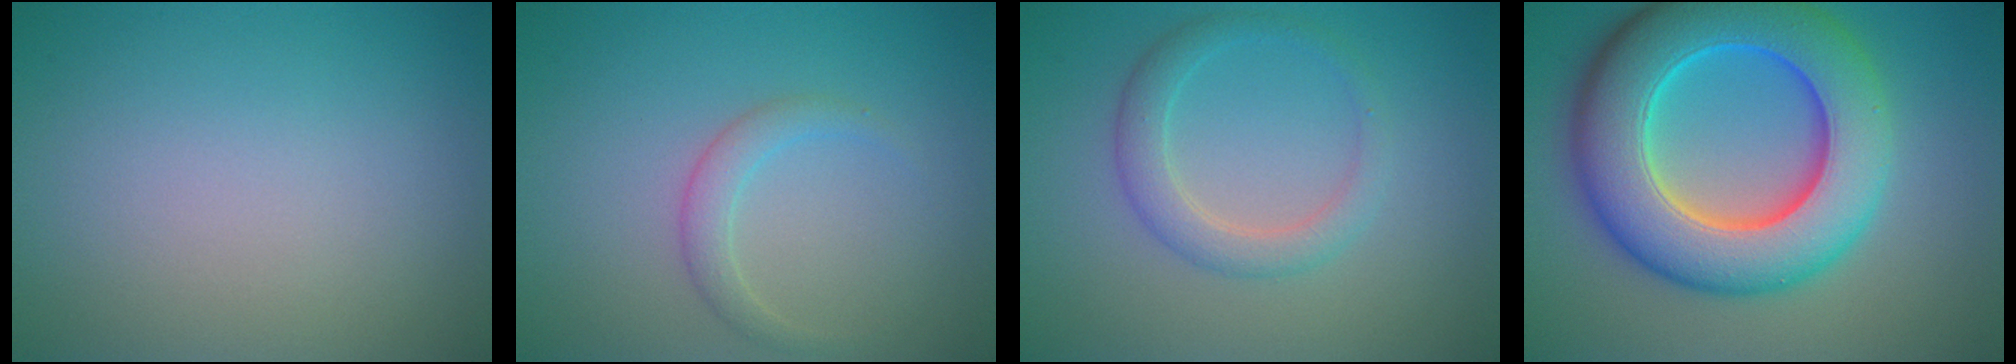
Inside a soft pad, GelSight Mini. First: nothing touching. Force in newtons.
{"total": 1.7, "press": 1.7, "slide": 0.1}
{"total": 2.7, "press": 2.7, "slide": 0.1}
{"total": 11.8, "press": 11.8, "slide": 0.2}